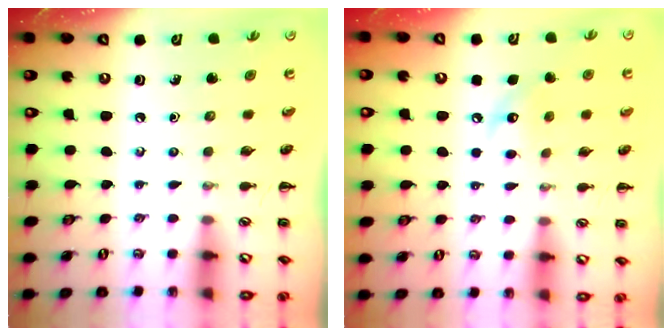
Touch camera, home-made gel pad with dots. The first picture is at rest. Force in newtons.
{"total": 7.3, "press": 7.2, "slide": 1.0}